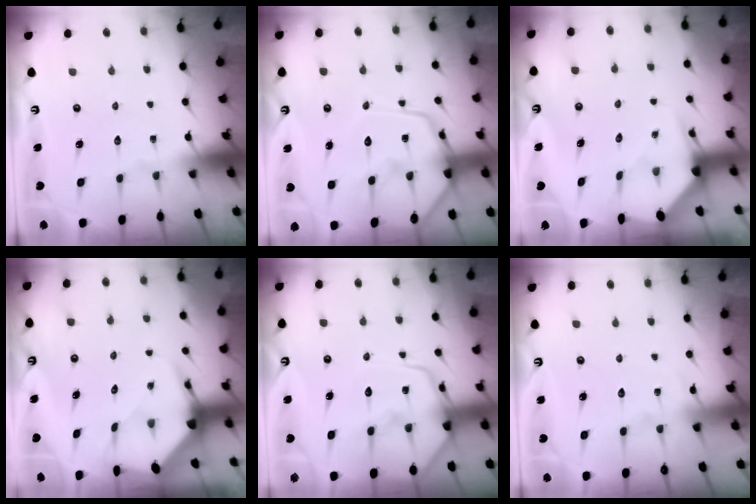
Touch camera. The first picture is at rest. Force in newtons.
{"total": 14.3, "press": 14.2, "slide": 1.4}
{"total": 3.3, "press": 3.3, "slide": 0.3}
{"total": 3.8, "press": 3.8, "slide": 0.5}
{"total": 11.8, "press": 11.7, "slide": 1.2}
{"total": 5.0, "press": 5.0, "slide": 0.6}